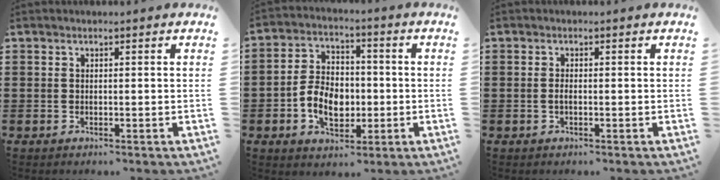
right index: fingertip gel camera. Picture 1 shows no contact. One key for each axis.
{"total": 8.0, "fx": -1.8, "fy": 5.5, "fz": 5.5, "tx": -0.114, "ty": 0.008, "tz": -0.036}
{"total": 0.9, "fx": -0.3, "fy": 0.3, "fz": 0.8, "tx": -0.016, "ty": -0.001, "tz": -0.004}